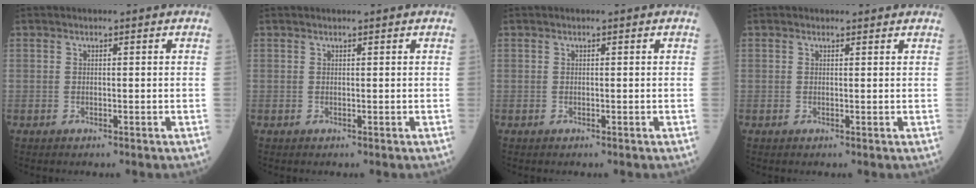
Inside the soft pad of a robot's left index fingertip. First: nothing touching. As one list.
[{"total": 0.6, "force": [0.5, -0.1, 0.3], "torque": [-0.004, 0.007, 0.010]}, {"total": 0.0}, {"total": 1.0, "force": [0.9, 0.3, 0.0], "torque": [-0.010, -0.004, 0.006]}]